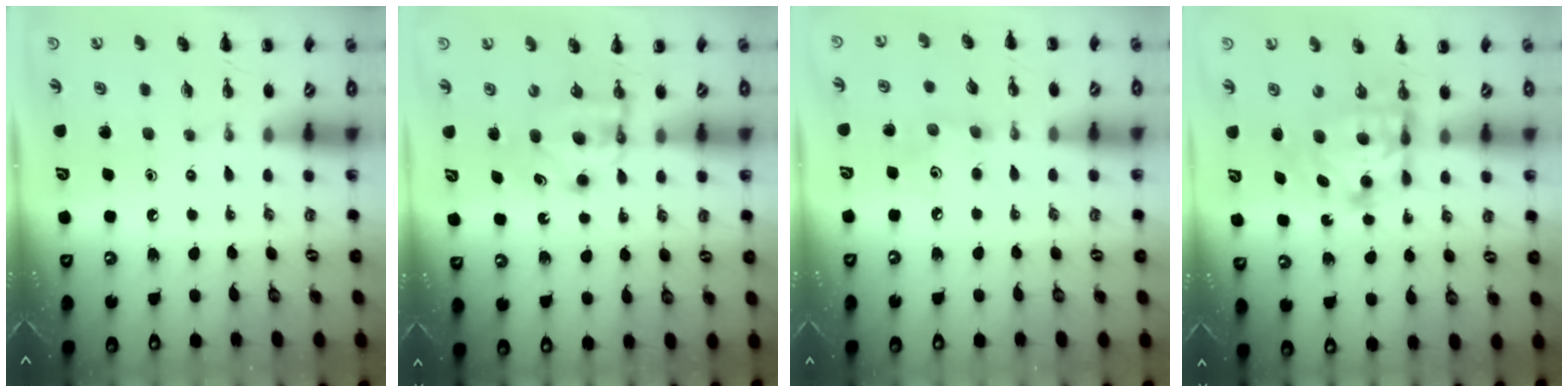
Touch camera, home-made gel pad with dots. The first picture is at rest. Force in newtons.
{"total": 5.6, "press": 5.6, "slide": 0.6}
{"total": 4.3, "press": 4.2, "slide": 0.9}
{"total": 6.6, "press": 6.5, "slide": 0.9}